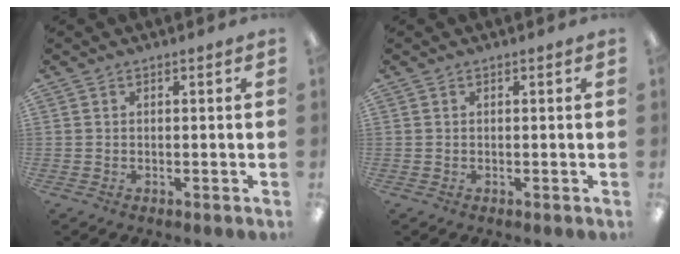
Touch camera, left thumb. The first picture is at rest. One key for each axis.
{"total": 0.0}